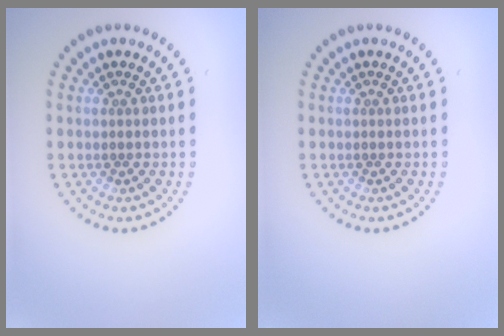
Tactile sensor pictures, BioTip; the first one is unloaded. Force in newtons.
{"total": 0.0}